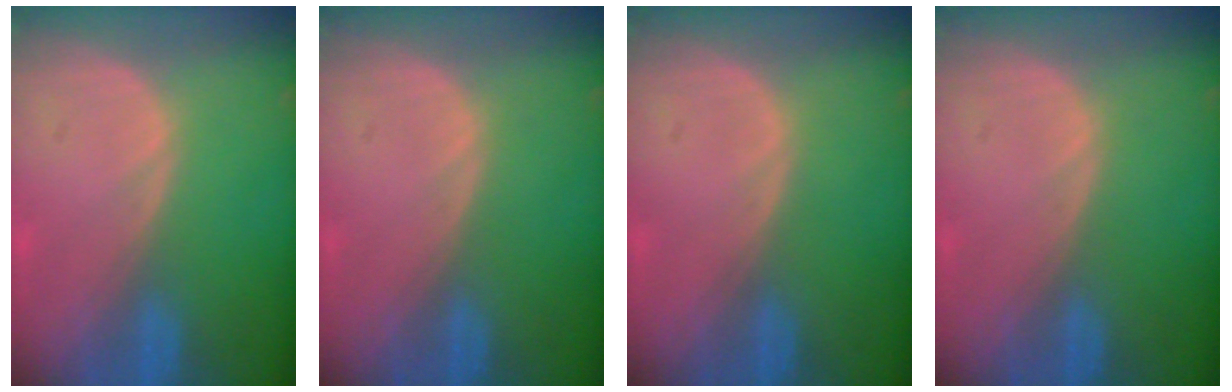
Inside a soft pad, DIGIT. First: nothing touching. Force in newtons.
{"total": 0.0}
{"total": 0.0}
{"total": 0.0}